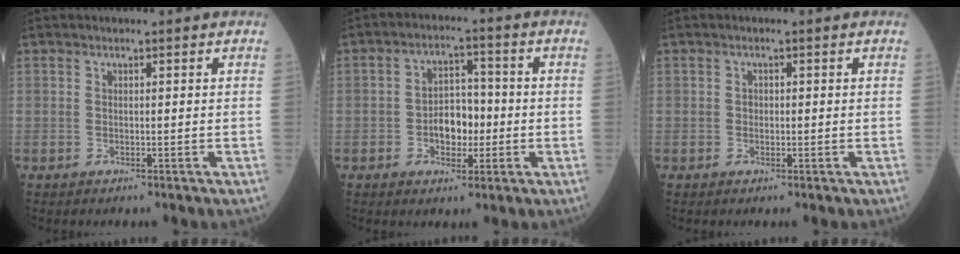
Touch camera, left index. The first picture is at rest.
{"total": 6.3, "force": [-1.3, 4.0, 4.7], "torque": [-0.084, 0.014, -0.017]}
{"total": 1.1, "force": [0.0, 0.9, 0.6], "torque": [-0.017, 0.006, 0.003]}